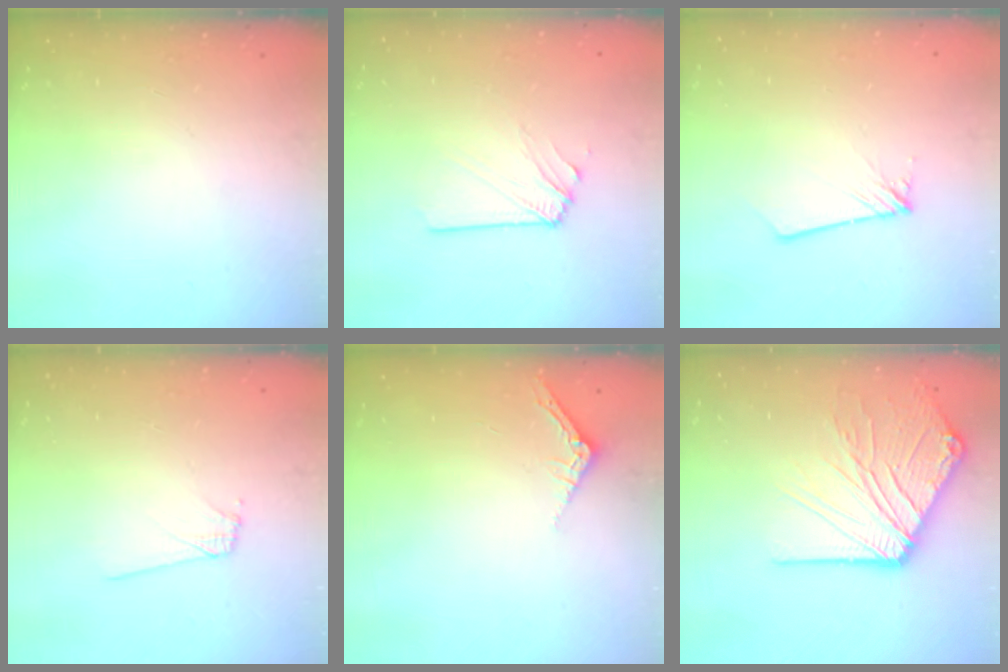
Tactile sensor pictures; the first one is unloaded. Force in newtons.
{"total": 2.9, "press": 2.8, "slide": 0.5}
{"total": 1.8, "press": 1.8, "slide": 0.2}
{"total": 5.8, "press": 5.7, "slide": 1.0}
{"total": 2.5, "press": 2.5, "slide": 0.2}
{"total": 13.7, "press": 13.6, "slide": 2.1}